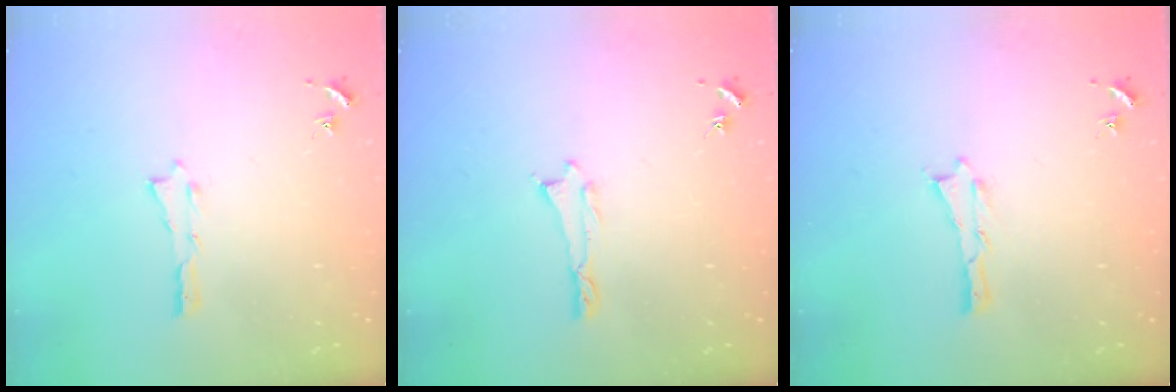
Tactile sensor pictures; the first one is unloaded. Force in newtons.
{"total": 0.0}
{"total": 0.0}